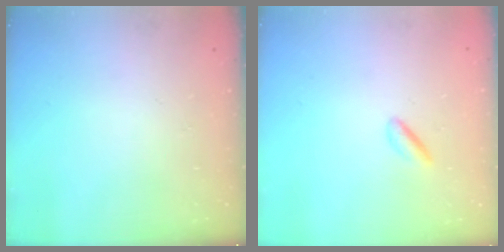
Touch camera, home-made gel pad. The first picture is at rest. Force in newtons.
{"total": 1.9, "press": 1.7, "slide": 0.7}